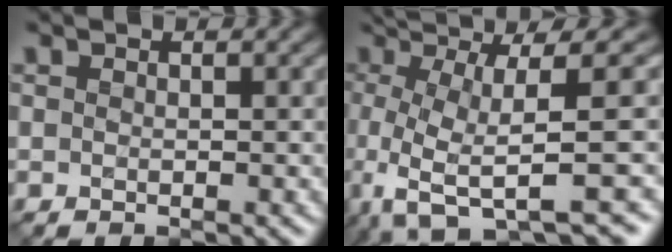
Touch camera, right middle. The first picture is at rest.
{"total": 10.1, "force": [-0.8, 2.1, 9.8], "torque": [-0.154, 0.012, -0.007]}